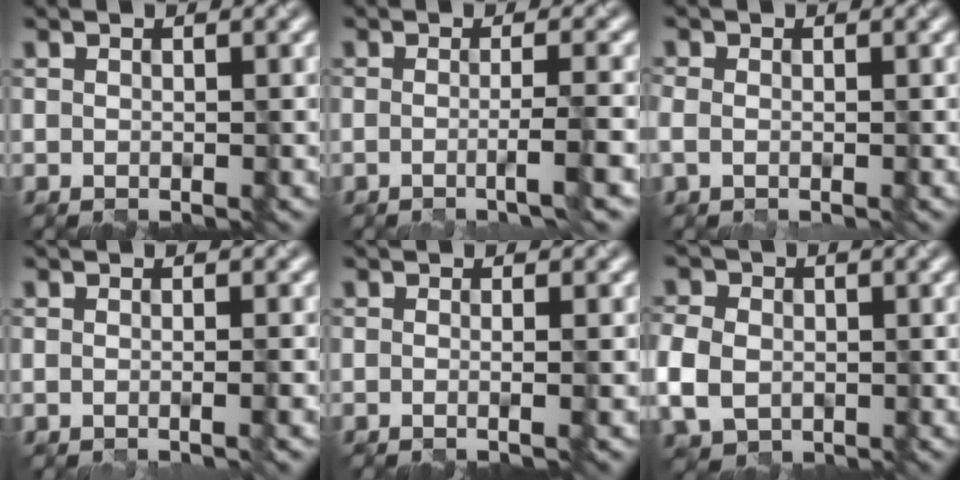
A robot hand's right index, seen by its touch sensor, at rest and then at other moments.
{"total": 2.9, "force": [-0.9, 0.5, 2.7], "torque": [-0.034, -0.002, -0.025]}
{"total": 1.0, "force": [-0.2, 0.8, 0.6], "torque": [-0.014, -0.004, -0.003]}
{"total": 0.8, "force": [-0.3, 0.1, 0.8], "torque": [-0.008, -0.003, -0.008]}
{"total": 2.3, "force": [0.0, 1.2, 2.0], "torque": [0.001, 0.000, -0.024]}
{"total": 5.0, "force": [-0.8, 4.1, 2.8], "torque": [-0.072, -0.005, -0.012]}